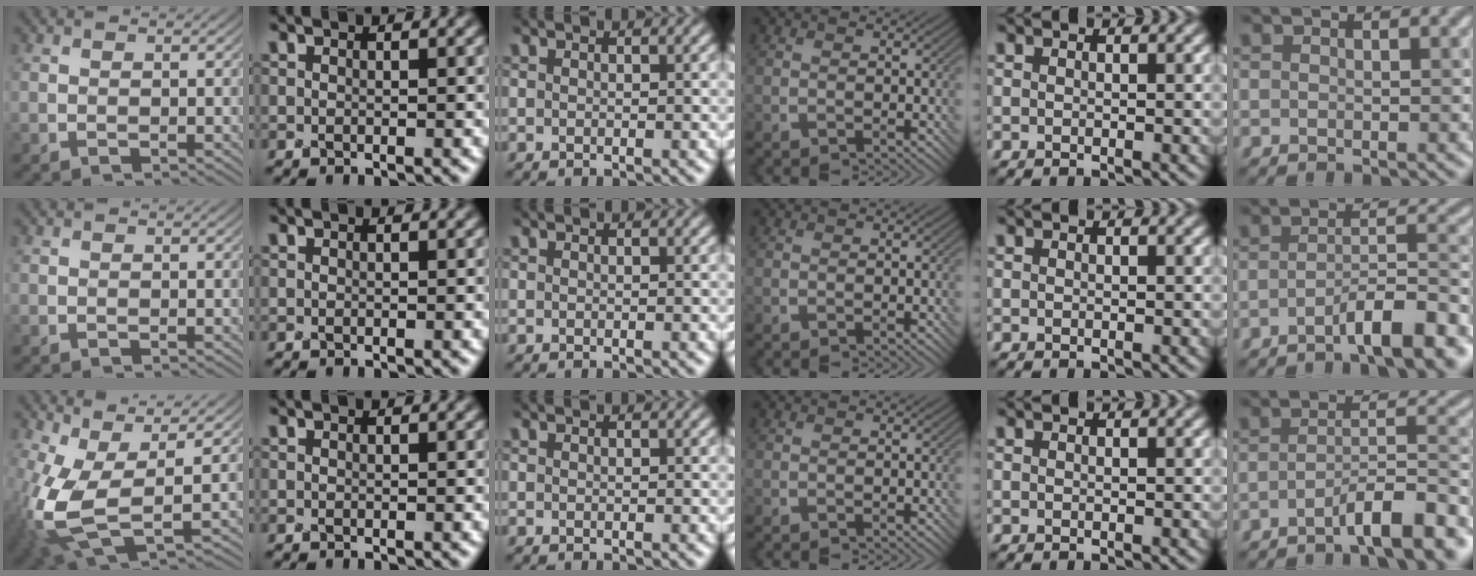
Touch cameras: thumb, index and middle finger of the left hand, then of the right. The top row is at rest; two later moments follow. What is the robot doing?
{"motion": "screw", "object": "bottle cap"}